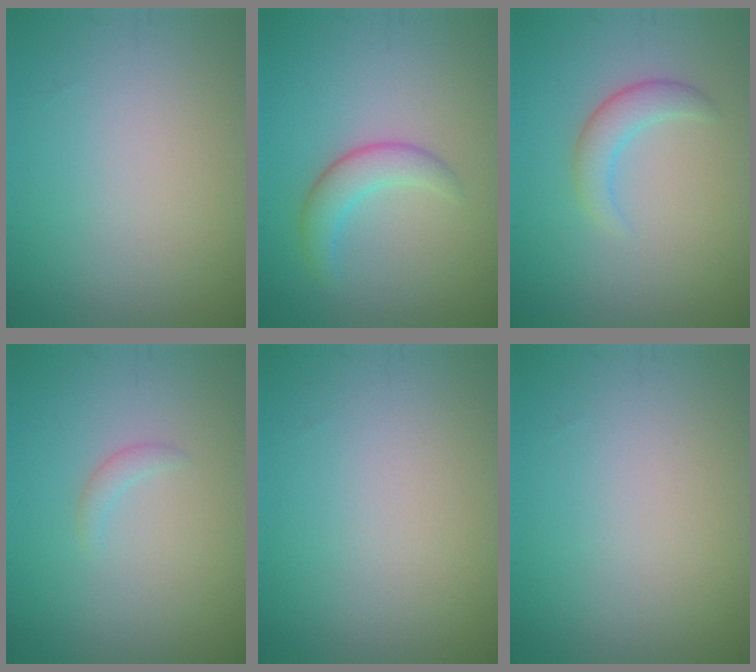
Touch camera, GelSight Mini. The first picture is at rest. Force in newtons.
{"total": 2.9, "press": 2.9, "slide": 0.1}
{"total": 2.5, "press": 2.5, "slide": 0.1}
{"total": 0.9, "press": 0.9, "slide": 0.1}
{"total": 0.0}
{"total": 0.0}